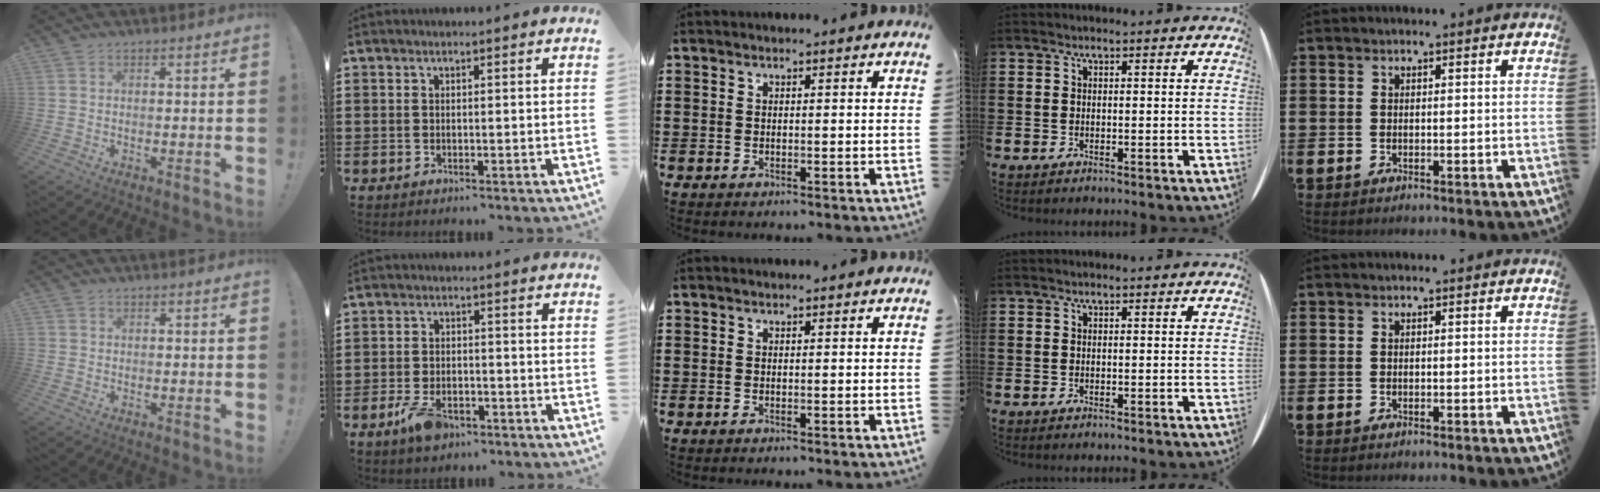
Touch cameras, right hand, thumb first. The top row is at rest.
{"thumb": {"total": 0.7, "force": [0.0, 0.7, 0.2], "torque": [-0.006, 0.003, 0.000]}, "index": {"total": 4.4, "force": [-2.7, 2.3, 2.6], "torque": [-0.062, 0.002, -0.054]}}